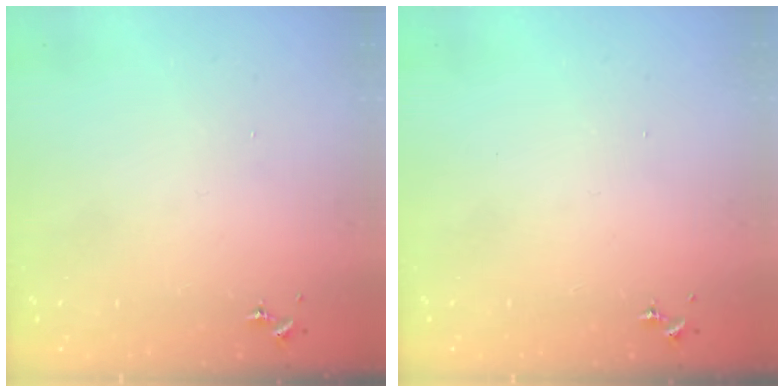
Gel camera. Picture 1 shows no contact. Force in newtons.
{"total": 0.0}